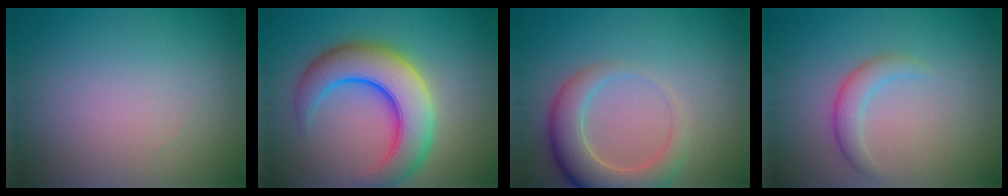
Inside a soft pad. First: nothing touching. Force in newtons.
{"total": 8.7, "press": 8.7, "slide": 0.3}
{"total": 5.6, "press": 5.6, "slide": 0.7}
{"total": 2.2, "press": 2.2, "slide": 0.2}